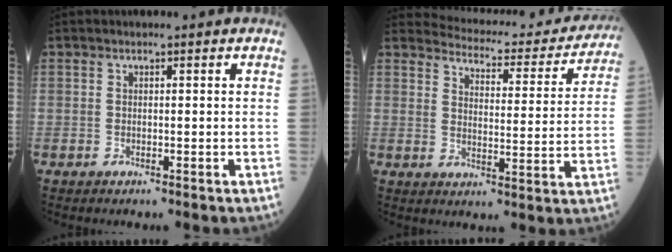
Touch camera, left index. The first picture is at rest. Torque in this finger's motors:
{"motor_torque": [0.87, -1.27, 0.01, -0.03]}